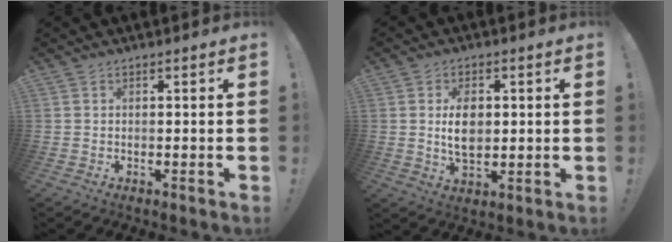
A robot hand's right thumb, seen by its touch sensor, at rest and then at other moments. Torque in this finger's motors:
{"motor_torque": [-0.07, 0.43, 0.37, -0.23, 0.09]}